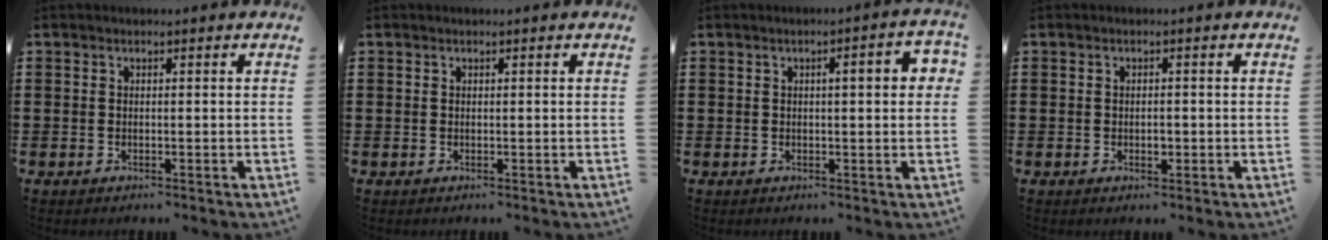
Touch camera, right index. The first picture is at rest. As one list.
[{"total": 0.0}, {"total": 3.5, "force": [0.6, 0.7, 3.4], "torque": [-0.045, 0.002, 0.002]}, {"total": 1.5, "force": [-0.3, 0.7, 1.4], "torque": [-0.025, 0.001, -0.005]}]